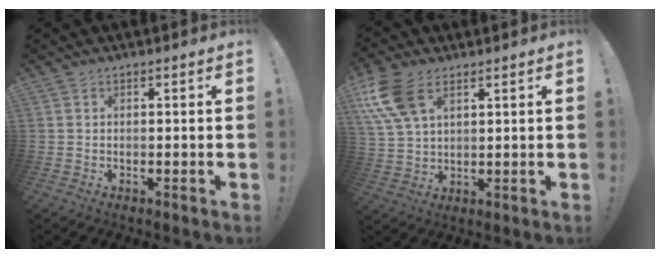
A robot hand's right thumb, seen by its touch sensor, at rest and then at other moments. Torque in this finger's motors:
{"motor_torque": [0.57, 0.70, 0.16, 0.15, 0.11]}